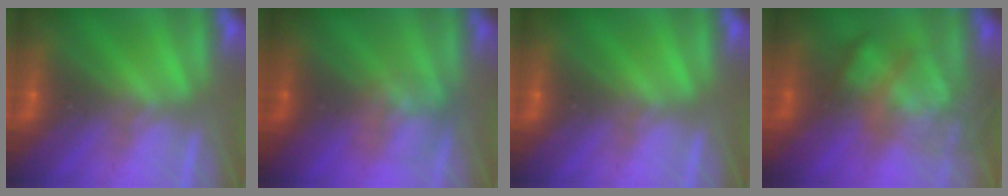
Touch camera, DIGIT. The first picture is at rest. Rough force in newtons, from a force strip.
{"total": 2.5}
{"total": 0.0}
{"total": 3.9}